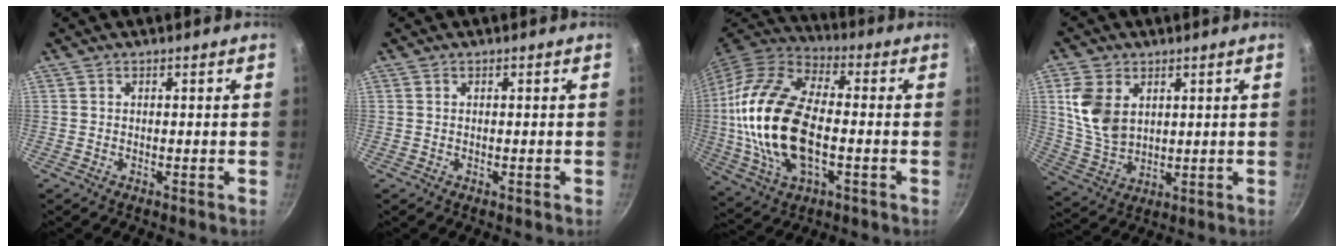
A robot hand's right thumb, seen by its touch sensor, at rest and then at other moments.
{"total": 0.0}
{"total": 23.0, "force": [-1.7, 12.5, 19.2], "torque": [-0.383, 0.024, -0.037]}
{"total": 10.9, "force": [3.2, 7.5, 7.2], "torque": [-0.127, -0.019, 0.073]}